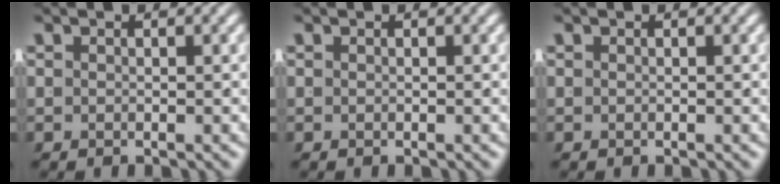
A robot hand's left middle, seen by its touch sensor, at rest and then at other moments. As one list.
[{"total": 0.0}, {"total": 0.0}]